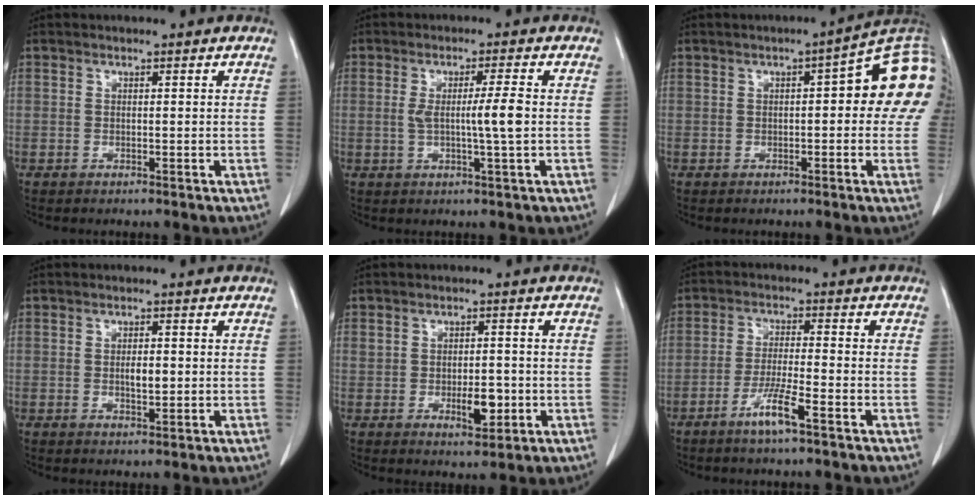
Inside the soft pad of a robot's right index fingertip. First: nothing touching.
{"total": 5.2, "force": [-0.1, -0.5, 5.1], "torque": [-0.089, -0.005, -0.001]}
{"total": 11.3, "force": [1.6, 2.8, 10.8], "torque": [-0.129, 0.038, 0.015]}
{"total": 2.6, "force": [-0.1, 0.9, 2.4], "torque": [-0.043, 0.000, 0.001]}
{"total": 4.7, "force": [-1.0, 2.2, 4.0], "torque": [-0.061, -0.001, -0.006]}
{"total": 5.7, "force": [-3.5, -0.1, 4.5], "torque": [-0.089, -0.007, -0.069]}